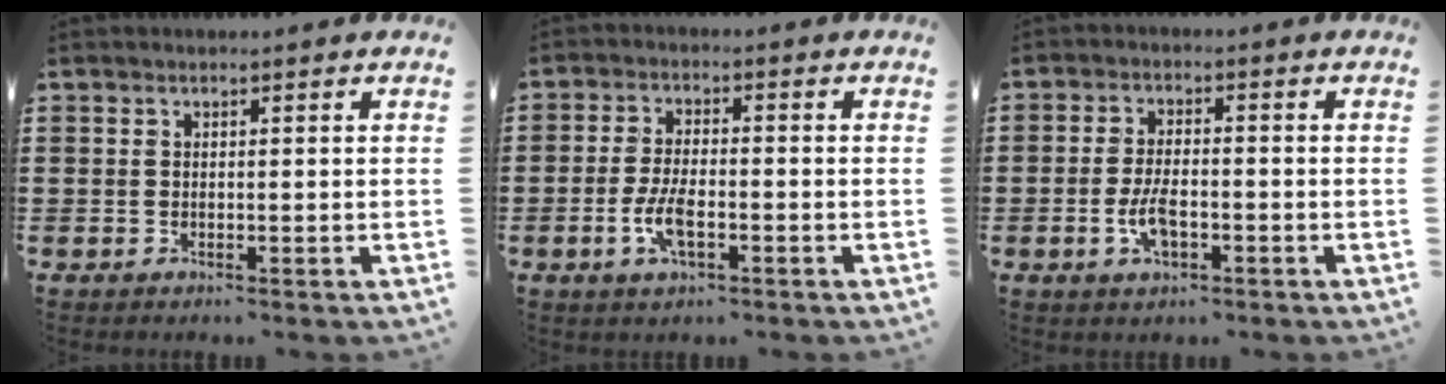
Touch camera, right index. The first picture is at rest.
{"total": 5.3, "force": [-1.8, 2.1, 4.5], "torque": [-0.103, -0.003, -0.037]}
{"total": 4.6, "force": [-1.5, 2.0, 3.9], "torque": [-0.087, -0.001, -0.032]}